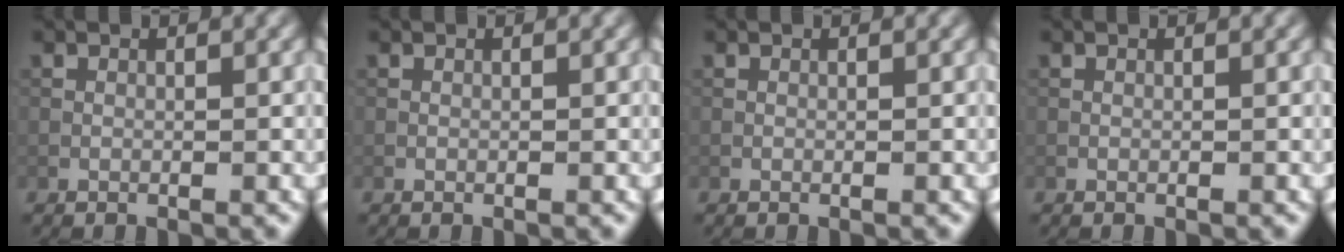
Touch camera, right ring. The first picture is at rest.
{"total": 0.0}
{"total": 0.0}
{"total": 0.0}